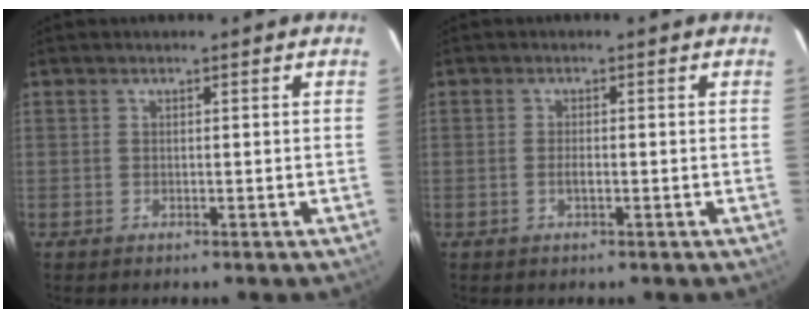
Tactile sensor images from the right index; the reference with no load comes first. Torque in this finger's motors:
{"motor_torque": [0.23, -0.12, 0.22, 0.04]}